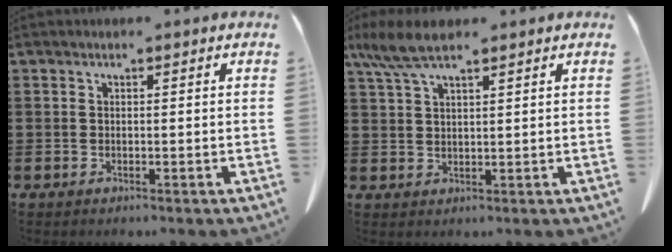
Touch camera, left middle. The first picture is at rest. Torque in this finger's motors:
{"motor_torque": [1.25, -0.13, 0.44, 0.12]}